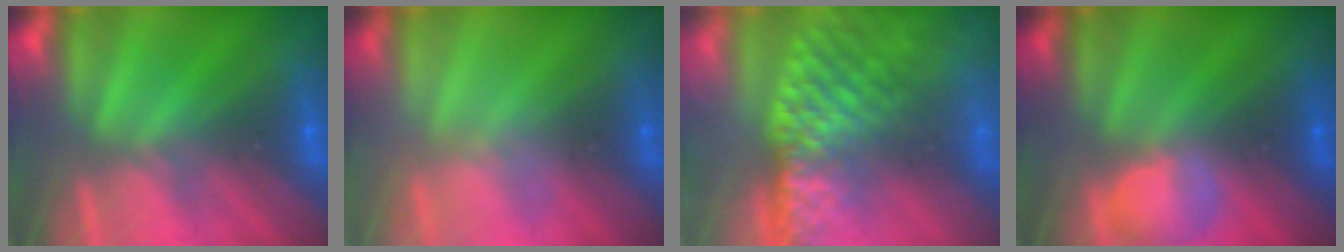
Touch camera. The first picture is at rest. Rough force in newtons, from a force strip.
{"total": 2.4}
{"total": 7.4}
{"total": 2.4}